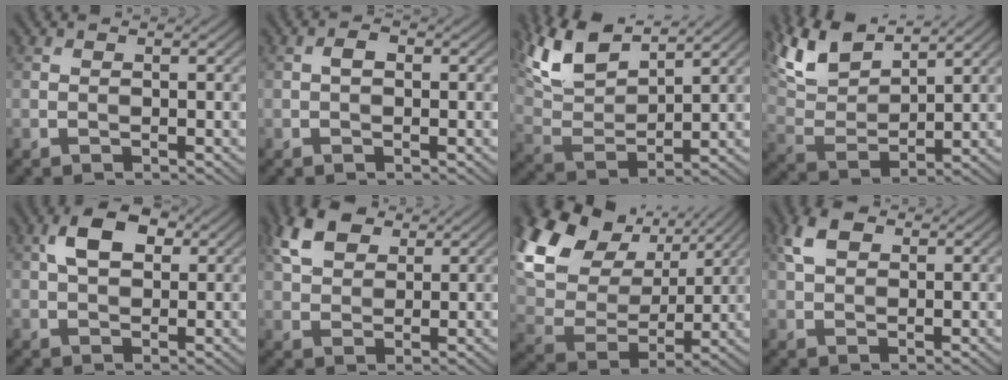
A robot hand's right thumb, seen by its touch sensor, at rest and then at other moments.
{"total": 1.3, "force": [-0.1, 0.8, 1.0], "torque": [-0.018, 0.005, -0.005]}
{"total": 11.2, "force": [7.6, 4.1, 7.1], "torque": [-0.181, 0.016, 0.154]}
{"total": 10.6, "force": [7.6, 3.8, 6.3], "torque": [-0.166, 0.019, 0.156]}
{"total": 5.8, "force": [1.8, 3.4, 4.3], "torque": [-0.082, 0.009, 0.024]}
{"total": 6.9, "force": [3.6, 4.1, 4.3], "torque": [-0.103, 0.012, 0.069]}
{"total": 18.3, "force": [9.0, 12.2, 10.3], "torque": [-0.276, 0.034, 0.167]}
{"total": 4.6, "force": [2.0, 2.8, 3.0], "torque": [-0.072, 0.010, 0.033]}